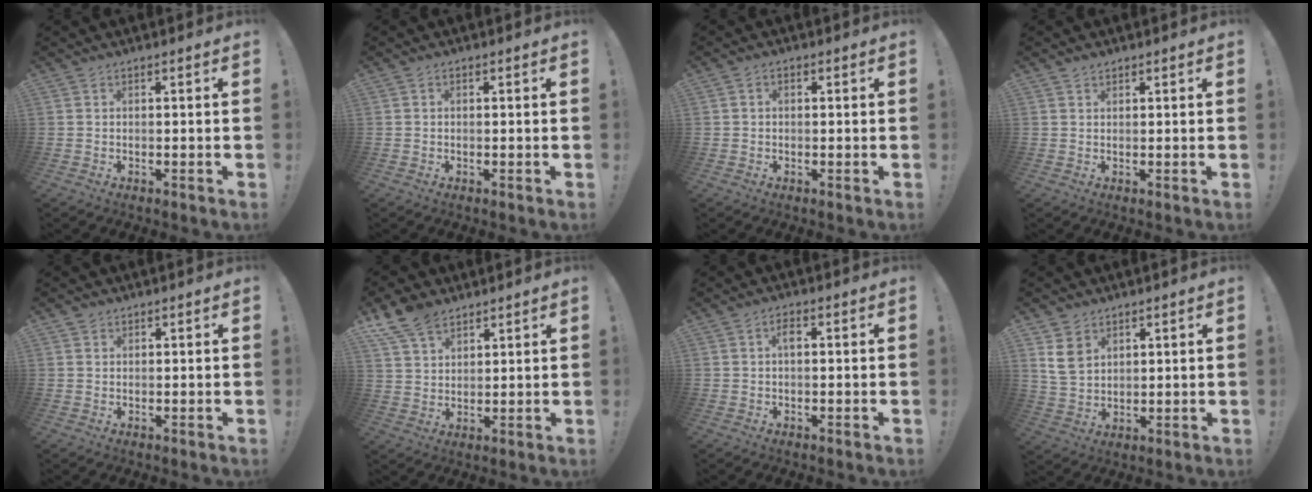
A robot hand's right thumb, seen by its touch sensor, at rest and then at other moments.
{"total": 0.5, "force": [0.0, 0.4, 0.3], "torque": [-0.011, 0.004, 0.000]}
{"total": 1.4, "force": [-0.2, 1.1, 0.9], "torque": [-0.020, 0.008, -0.003]}
{"total": 1.1, "force": [0.9, 0.6, 0.3], "torque": [-0.004, -0.002, 0.018]}
{"total": 1.1, "force": [0.7, 0.8, 0.1], "torque": [-0.001, 0.000, 0.014]}
{"total": 9.3, "force": [6.7, 5.2, 3.8], "torque": [-0.075, -0.030, 0.134]}
{"total": 2.2, "force": [0.2, 1.1, 1.9], "torque": [-0.037, 0.009, 0.001]}
{"total": 7.5, "force": [4.2, 5.4, 2.9], "torque": [-0.047, -0.014, 0.085]}